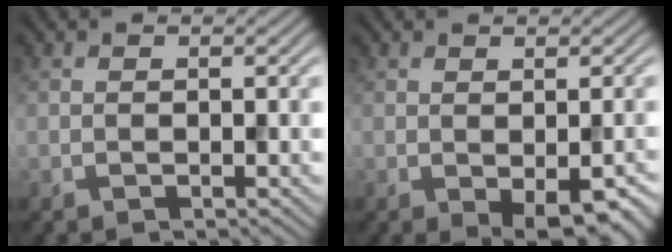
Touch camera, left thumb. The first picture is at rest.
{"total": 4.3, "force": [-1.7, 1.8, 3.5], "torque": [-0.053, -0.013, -0.014]}